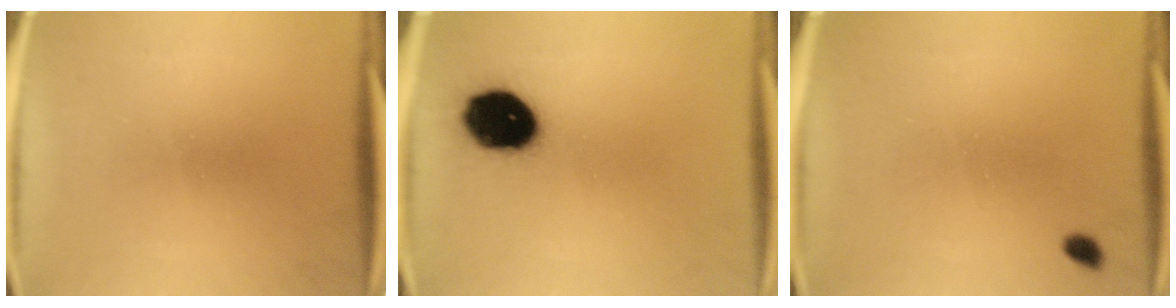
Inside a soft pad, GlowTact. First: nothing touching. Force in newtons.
{"total": 15.4}
{"total": 1.3}